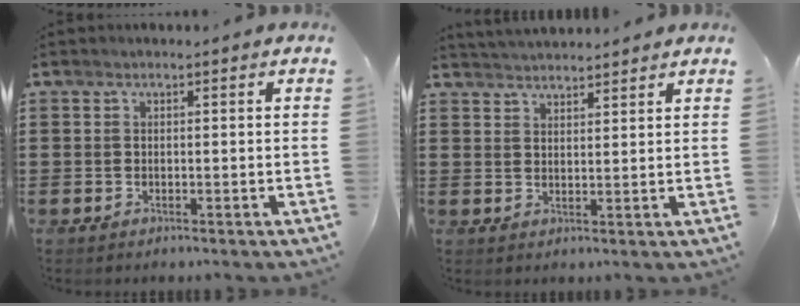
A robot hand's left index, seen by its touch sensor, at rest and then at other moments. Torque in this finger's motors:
{"motor_torque": [2.14, 0.00, 0.25, 0.12]}